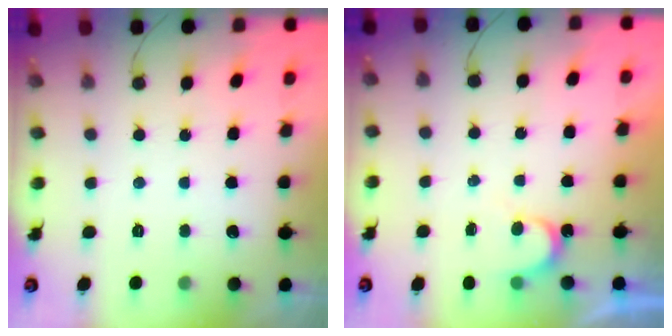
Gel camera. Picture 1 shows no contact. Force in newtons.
{"total": 3.7, "press": 3.7, "slide": 0.4}